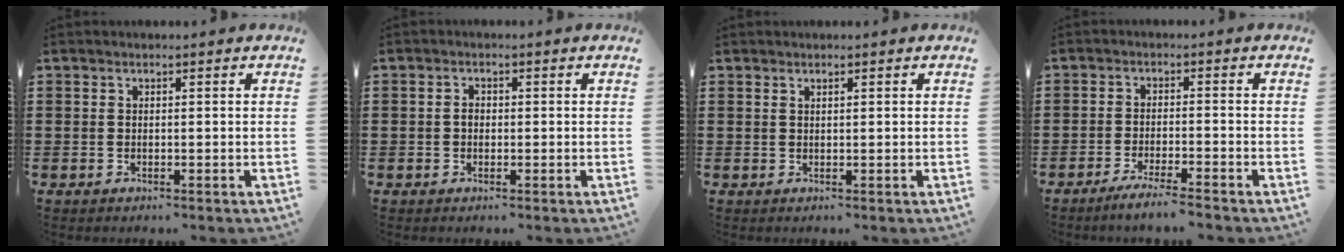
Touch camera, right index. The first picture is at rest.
{"total": 1.3, "force": [-0.2, 0.9, 0.9], "torque": [-0.018, 0.003, -0.004]}
{"total": 0.5, "force": [0.5, 0.1, 0.2], "torque": [-0.006, 0.000, 0.010]}
{"total": 3.1, "force": [-2.8, -0.5, 1.2], "torque": [-0.020, -0.004, -0.053]}